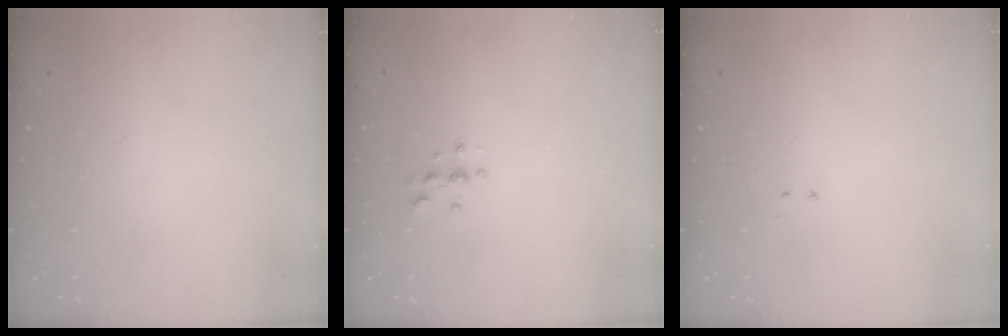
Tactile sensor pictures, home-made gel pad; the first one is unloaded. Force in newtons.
{"total": 3.0, "press": 3.0, "slide": 0.4}
{"total": 2.0, "press": 2.0, "slide": 0.4}